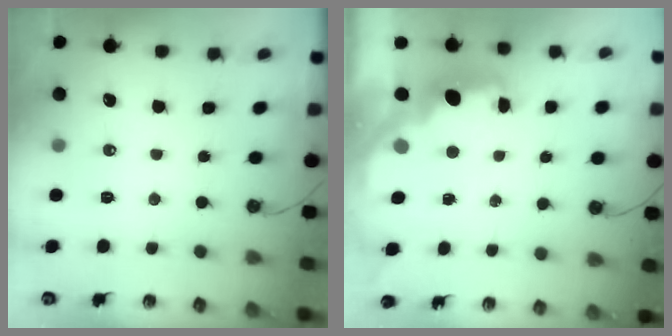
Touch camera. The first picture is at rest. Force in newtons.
{"total": 2.3, "press": 2.2, "slide": 0.7}